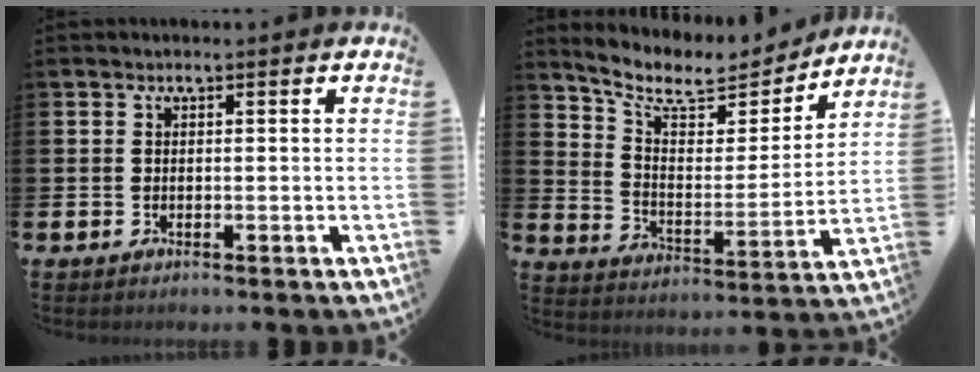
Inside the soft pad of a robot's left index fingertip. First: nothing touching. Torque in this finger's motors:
{"motor_torque": [1.04, -1.10, 0.66, 0.19]}